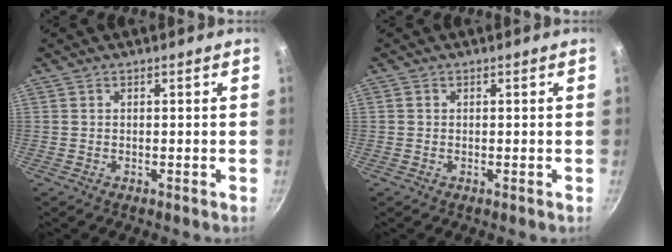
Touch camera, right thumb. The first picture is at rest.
{"total": 0.5, "force": [0.0, 0.5, 0.1], "torque": [0.001, 0.002, -0.001]}